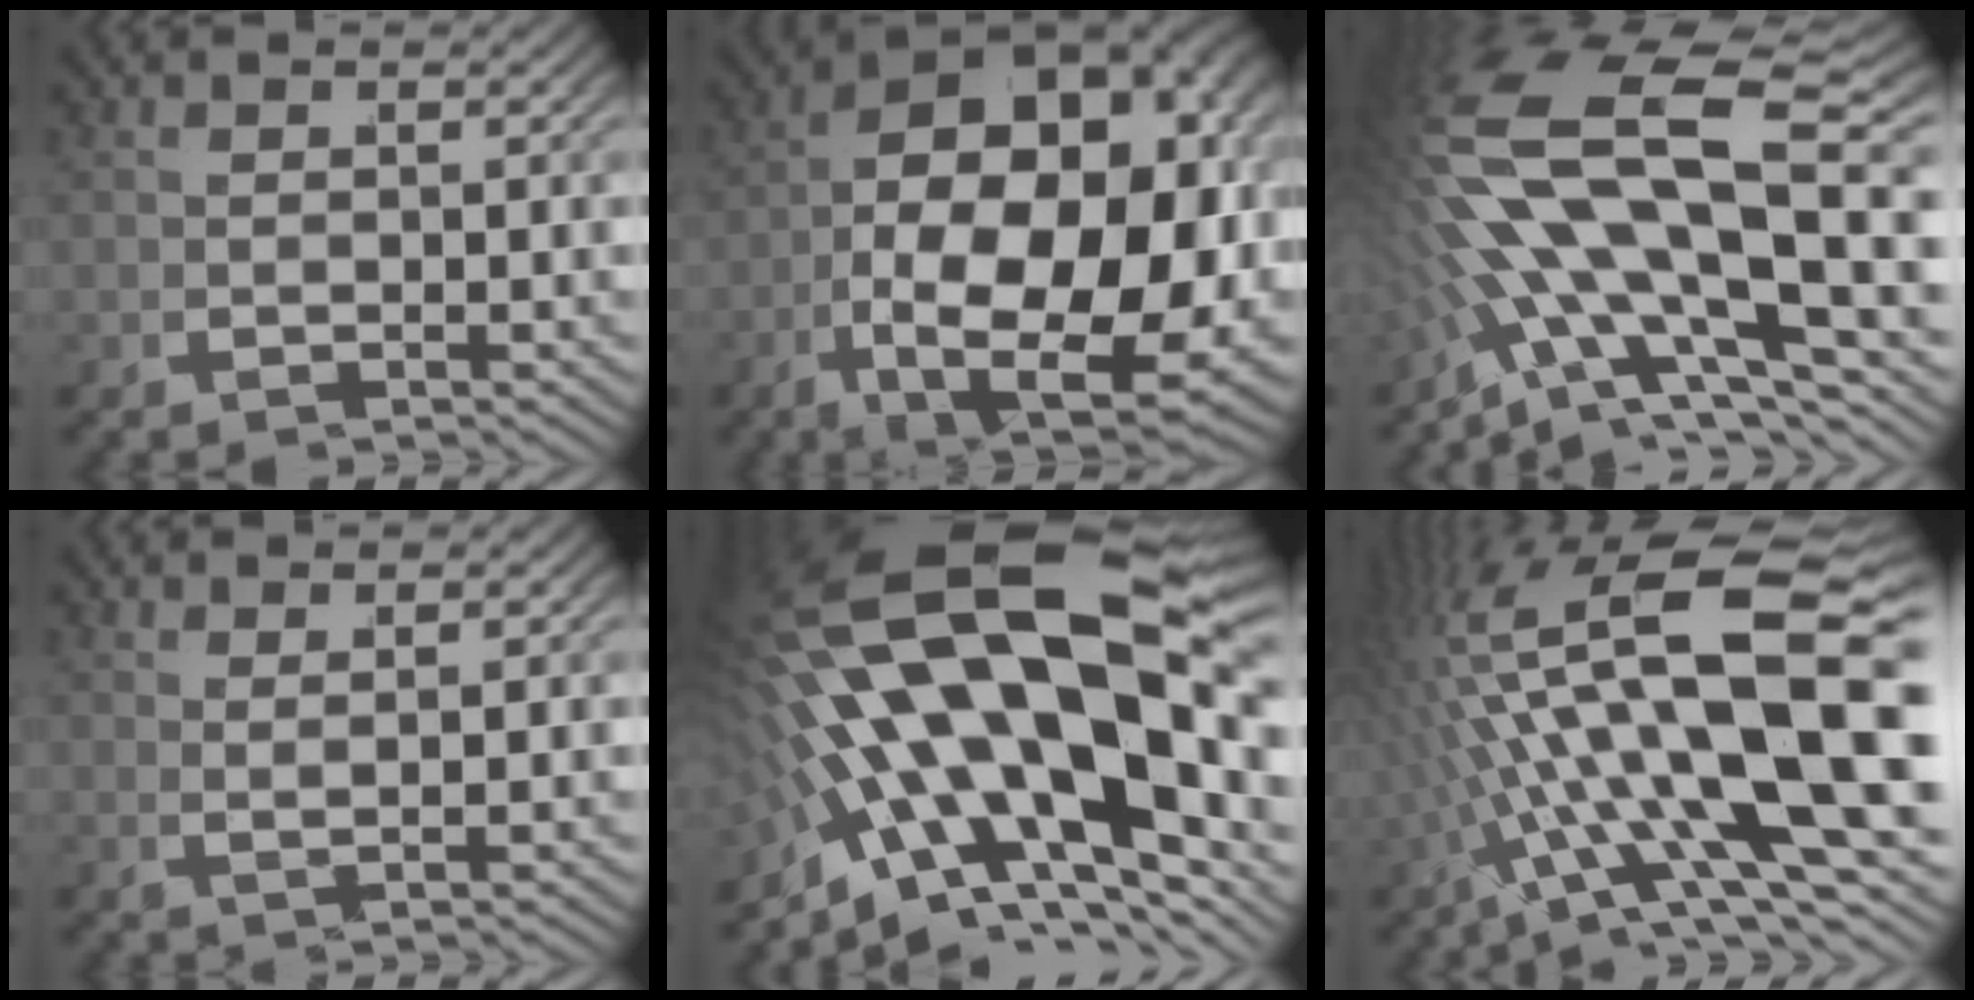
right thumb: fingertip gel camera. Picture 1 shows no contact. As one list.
[{"total": 23.8, "force": [-1.3, 14.3, 19.0], "torque": [-0.329, -0.063, -0.007]}, {"total": 13.1, "force": [-0.1, 6.9, 11.2], "torque": [-0.245, -0.024, 0.002]}, {"total": 2.1, "force": [1.7, -1.2, 0.3], "torque": [0.007, 0.016, 0.023]}, {"total": 18.8, "force": [-0.1, 9.9, 16.0], "torque": [-0.304, -0.028, 0.004]}, {"total": 15.7, "force": [0.0, 7.0, 14.1], "torque": [-0.266, -0.031, 0.012]}]